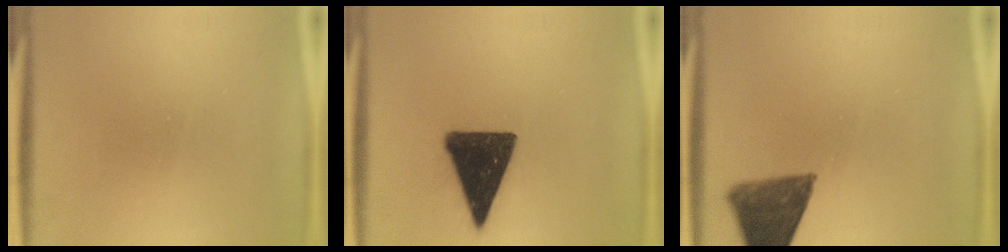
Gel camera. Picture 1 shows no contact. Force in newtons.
{"total": 15.4}
{"total": 10.0}